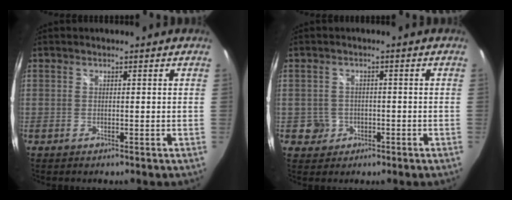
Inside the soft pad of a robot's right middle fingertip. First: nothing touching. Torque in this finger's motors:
{"motor_torque": [0.29, -0.28, 0.00, 0.01]}